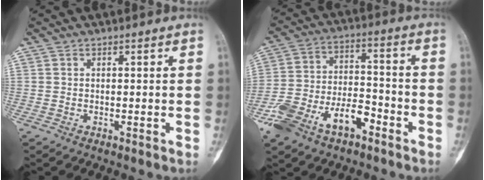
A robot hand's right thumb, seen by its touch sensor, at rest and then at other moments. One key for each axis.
{"total": 14.4, "fx": -8.0, "fy": 7.4, "fz": 9.5, "tx": -0.174, "ty": 0.056, "tz": -0.145}